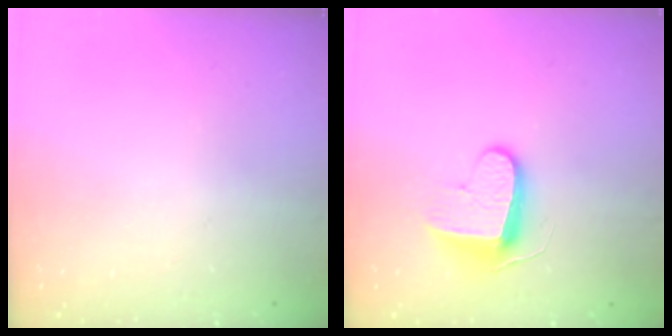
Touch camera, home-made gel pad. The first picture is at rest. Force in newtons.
{"total": 9.3, "press": 9.3, "slide": 0.1}